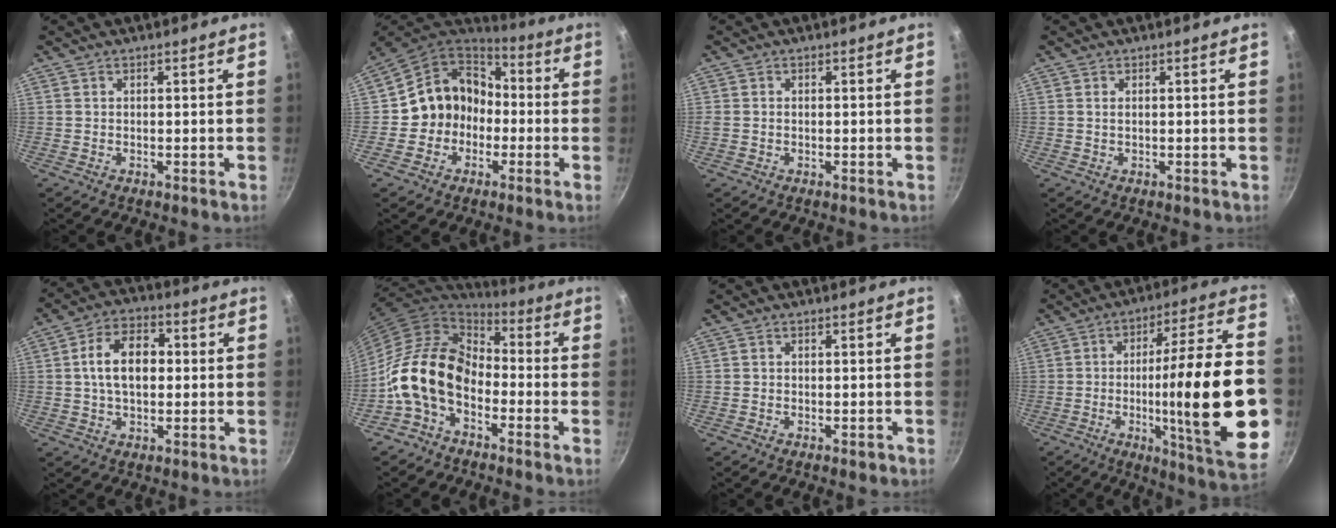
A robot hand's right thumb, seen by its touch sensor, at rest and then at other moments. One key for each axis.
{"total": 12.8, "fx": -1.9, "fy": 11.5, "fz": 5.2, "tx": -0.045, "ty": 0.052, "tz": -0.044}
{"total": 1.1, "fx": -0.2, "fy": 0.9, "fz": 0.6, "tx": -0.010, "ty": 0.001, "tz": -0.003}
{"total": 0.8, "fx": 0.2, "fy": 0.4, "fz": 0.6, "tx": -0.011, "ty": 0.000, "tz": 0.003}
{"total": 10.6, "fx": 0.7, "fy": 6.8, "fz": 8.2, "tx": -0.114, "ty": 0.023, "tz": 0.003}
{"total": 15.2, "fx": -4.6, "fy": 10.3, "fz": 10.2, "tx": -0.155, "ty": 0.055, "tz": -0.112}
{"total": 1.1, "fx": -0.6, "fy": 0.6, "fz": 0.6, "tx": -0.010, "ty": 0.003, "tz": -0.007}
{"total": 26.9, "fx": -4.5, "fy": 4.8, "fz": 26.0, "tx": -0.381, "ty": 0.015, "tz": -0.061}